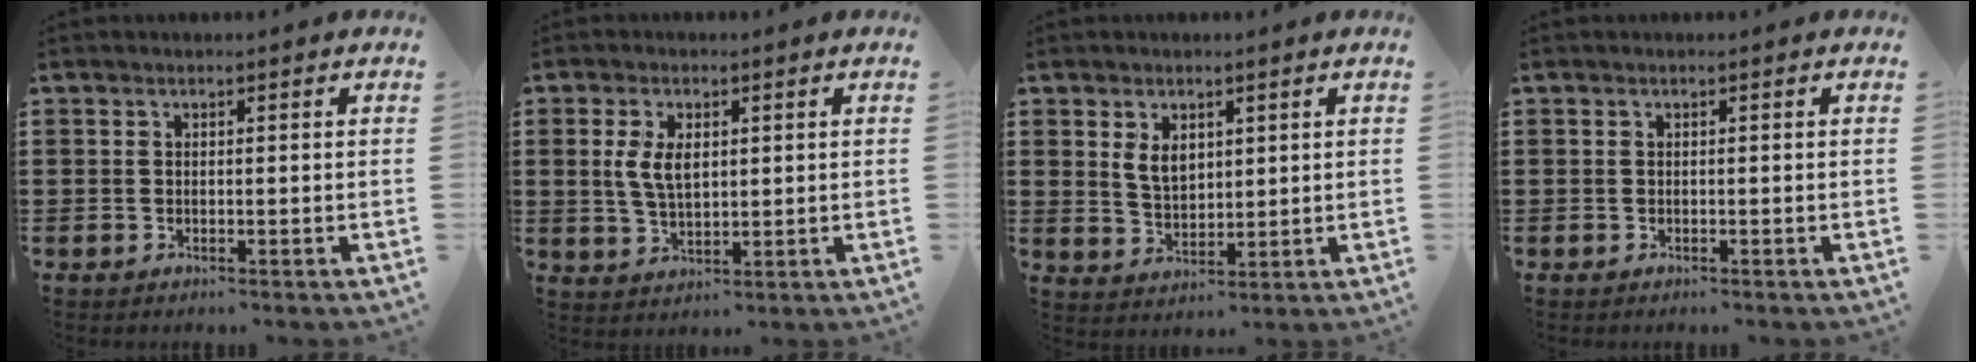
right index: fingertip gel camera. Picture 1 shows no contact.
{"total": 5.1, "force": [0.9, 2.8, 4.2], "torque": [-0.095, 0.007, 0.013]}
{"total": 4.1, "force": [1.8, 2.6, 2.5], "torque": [-0.050, 0.005, 0.031]}
{"total": 0.0}